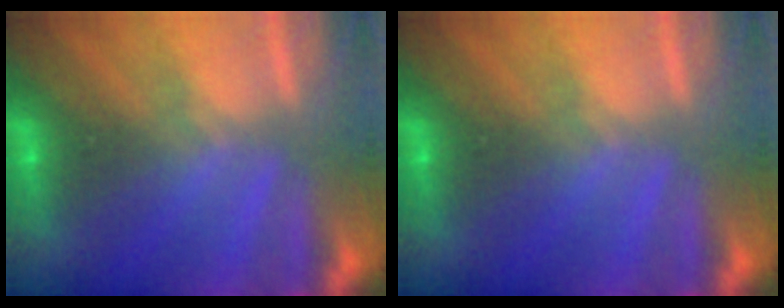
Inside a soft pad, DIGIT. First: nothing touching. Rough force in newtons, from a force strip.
{"total": 0.0}